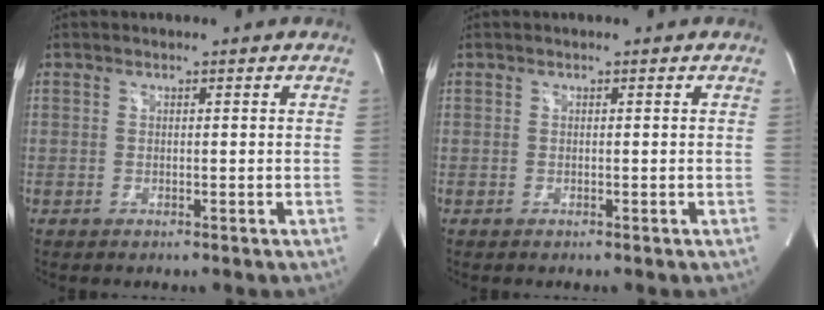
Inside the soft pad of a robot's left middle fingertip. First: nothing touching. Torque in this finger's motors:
{"motor_torque": [0.03, -0.03, 0.00, 0.00]}